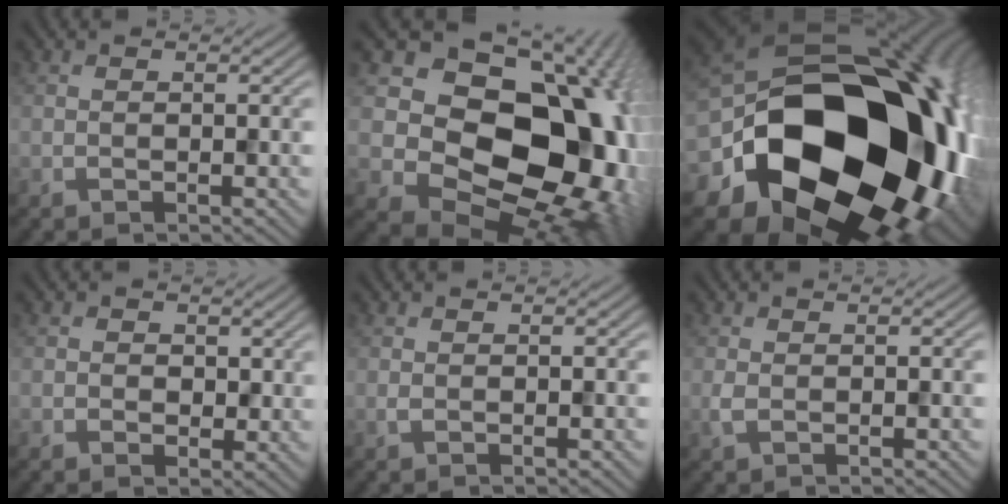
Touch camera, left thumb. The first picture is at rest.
{"total": 19.0, "force": [0.5, 14.7, 12.0], "torque": [-0.194, -0.031, 0.039]}
{"total": 24.7, "force": [-4.2, 18.1, 16.3], "torque": [-0.318, -0.093, -0.041]}
{"total": 2.1, "force": [0.4, 1.8, 0.9], "torque": [-0.023, -0.009, 0.002]}
{"total": 0.5, "force": [0.1, 0.2, 0.4], "torque": [-0.012, 0.001, 0.002]}
{"total": 1.1, "force": [0.0, 0.7, 0.9], "torque": [-0.025, -0.002, 0.000]}